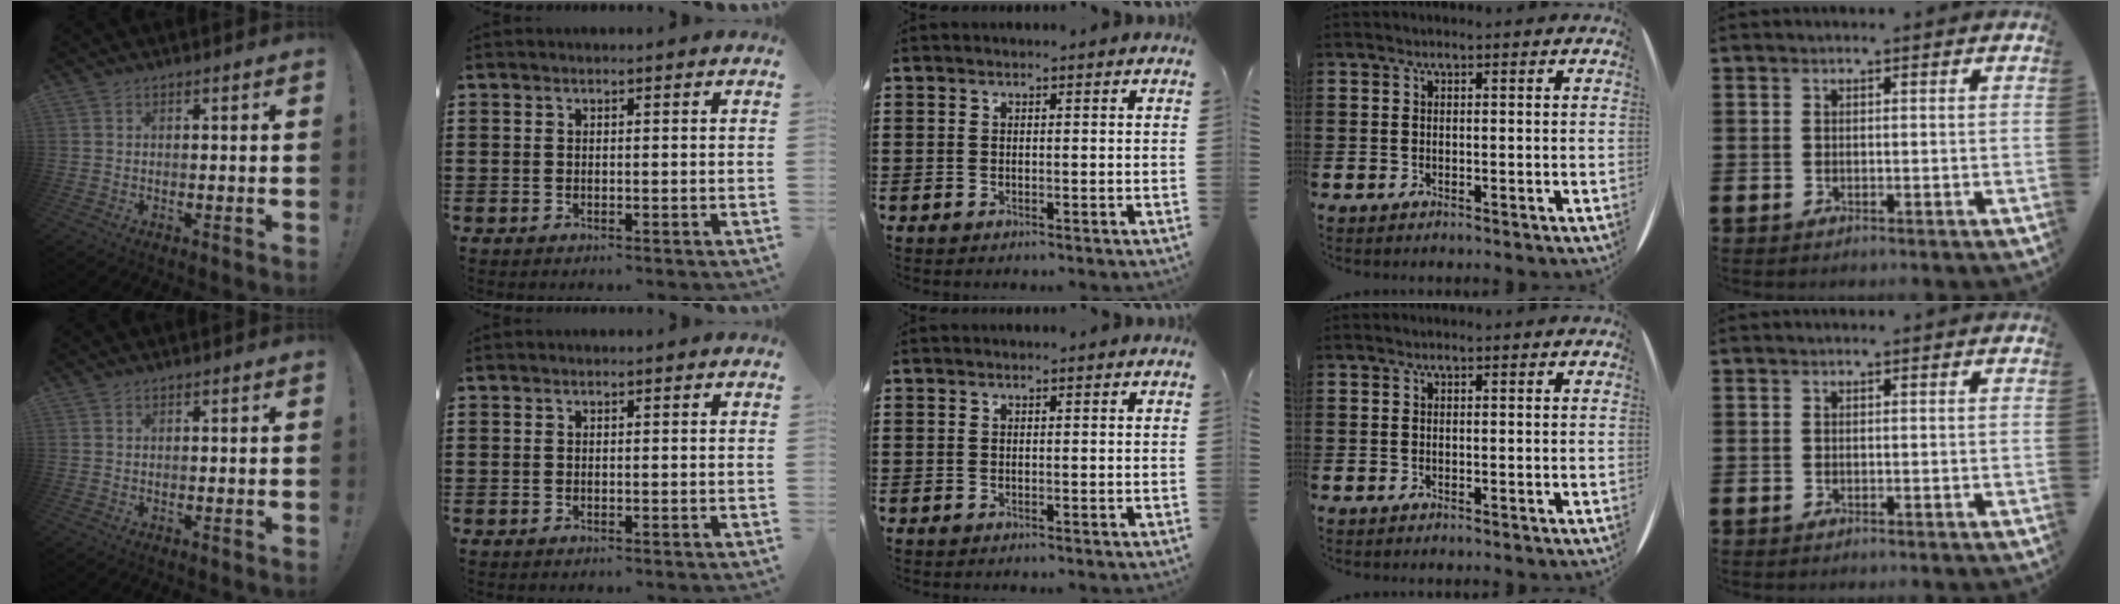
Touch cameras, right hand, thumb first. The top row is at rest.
{}